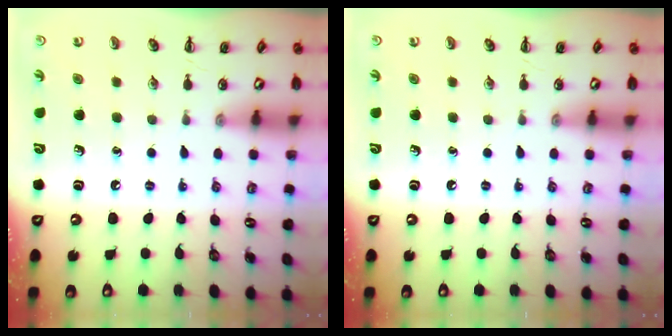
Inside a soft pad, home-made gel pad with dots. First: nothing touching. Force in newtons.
{"total": 0.0}